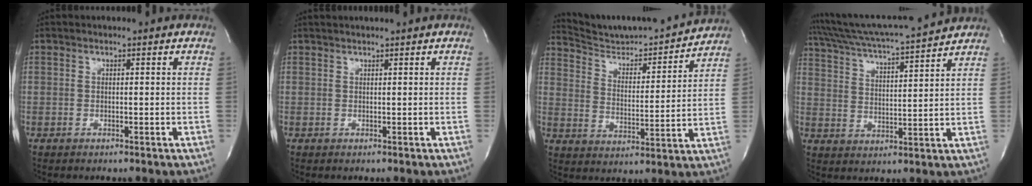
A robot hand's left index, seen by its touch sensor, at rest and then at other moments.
{"total": 2.2, "force": [1.9, -0.4, 0.9], "torque": [-0.008, 0.018, 0.035]}
{"total": 16.1, "force": [15.6, 1.3, 3.7], "torque": [-0.060, -0.017, 0.235]}
{"total": 15.4, "force": [14.4, -0.5, 5.5], "torque": [-0.109, 0.003, 0.224]}